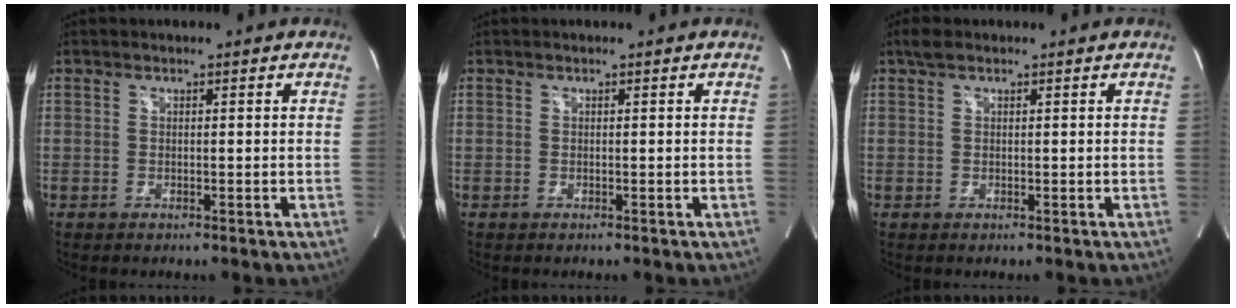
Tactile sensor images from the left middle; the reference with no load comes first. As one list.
[{"total": 0.0}, {"total": 1.5, "force": [1.1, 0.7, 0.8], "torque": [-0.019, 0.014, 0.021]}]